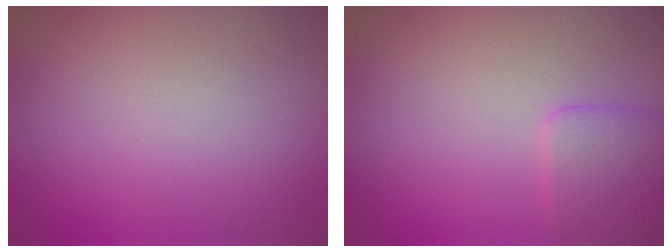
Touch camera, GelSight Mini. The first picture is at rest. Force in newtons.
{"total": 2.3, "press": 2.3, "slide": 0.1}